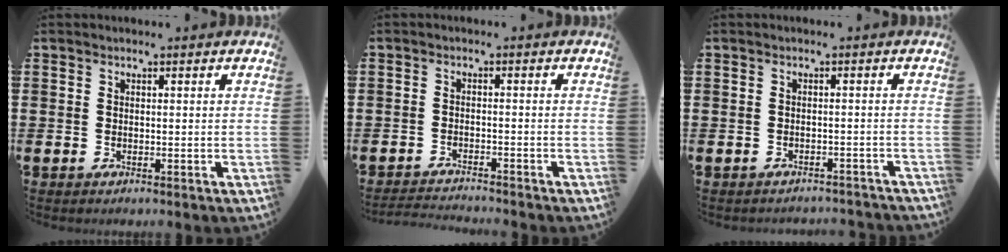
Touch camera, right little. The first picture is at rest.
{"total": 1.8, "force": [-1.8, -0.2, 0.0], "torque": [-0.002, 0.001, -0.036]}
{"total": 1.1, "force": [-1.1, 0.0, 0.0], "torque": [-0.002, 0.002, -0.023]}